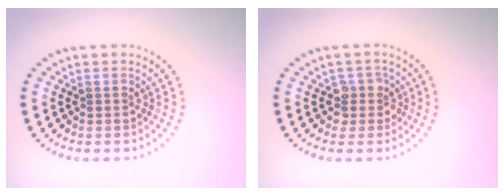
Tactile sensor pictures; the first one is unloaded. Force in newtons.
{"total": 2.2, "press": 1.7, "slide": 1.4}